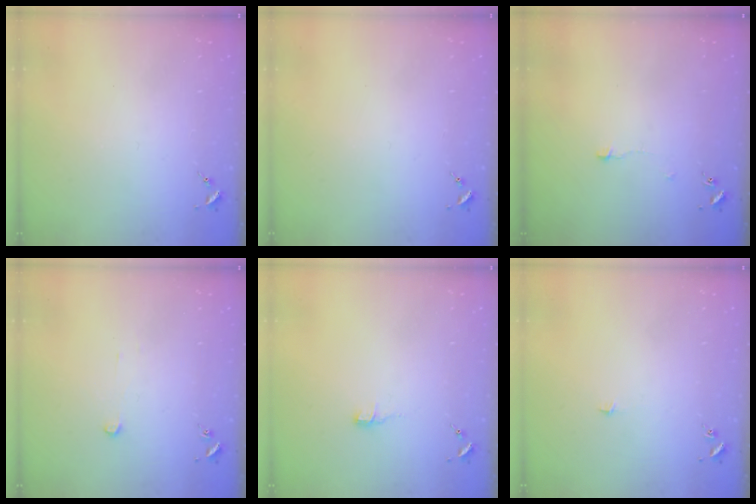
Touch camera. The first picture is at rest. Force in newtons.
{"total": 0.0}
{"total": 3.3, "press": 3.3, "slide": 0.3}
{"total": 2.6, "press": 2.6, "slide": 0.2}
{"total": 5.0, "press": 5.0, "slide": 0.4}
{"total": 2.6, "press": 2.6, "slide": 0.2}